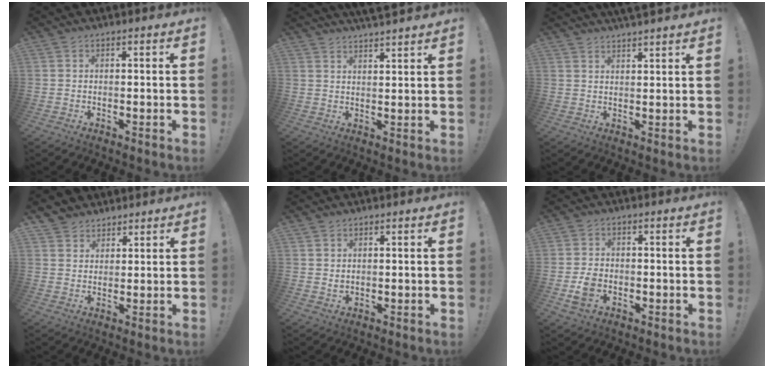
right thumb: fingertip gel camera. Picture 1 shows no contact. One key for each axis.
{"total": 4.4, "fx": 4.1, "fy": 0.5, "fz": 1.3, "tx": -0.020, "ty": -0.025, "tz": 0.075}
{"total": 3.5, "fx": 3.4, "fy": 0.2, "fz": 0.9, "tx": -0.011, "ty": -0.022, "tz": 0.061}
{"total": 4.6, "fx": 3.5, "fy": 3.0, "fz": -0.2, "tx": 0.007, "ty": -0.028, "tz": 0.068}
{"total": 1.5, "fx": 0.9, "fy": 1.1, "fz": 0.5, "tx": -0.002, "ty": -0.003, "tz": 0.015}
{"total": 6.8, "fx": -2.1, "fy": 4.8, "fz": 4.4, "tx": -0.071, "ty": -0.004, "tz": -0.038}